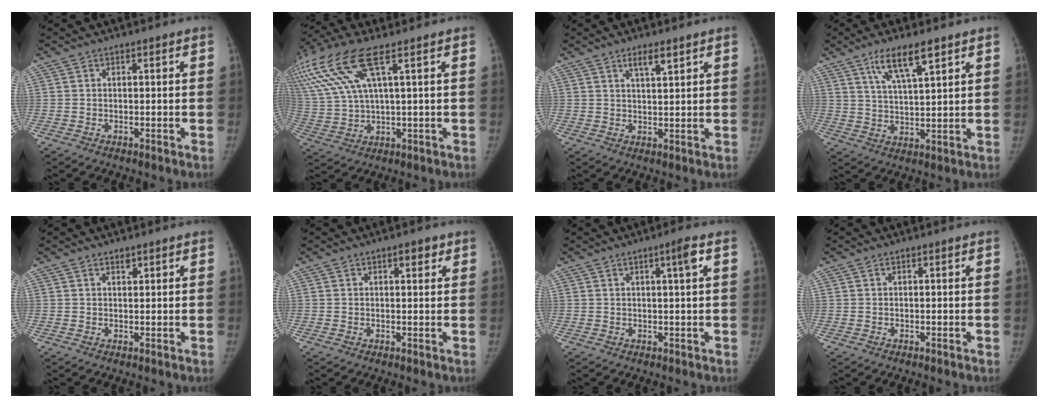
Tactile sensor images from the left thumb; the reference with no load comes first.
{"total": 17.7, "force": [8.2, 5.5, 14.7], "torque": [-0.383, 0.009, 0.165]}
{"total": 3.6, "force": [2.3, 0.8, 2.6], "torque": [-0.042, -0.014, 0.042]}
{"total": 8.4, "force": [5.1, 1.8, 6.5], "torque": [-0.113, -0.023, 0.098]}
{"total": 1.0, "force": [0.8, 0.4, 0.5], "torque": [-0.002, -0.005, 0.011]}
{"total": 2.3, "force": [1.3, 1.0, 1.7], "torque": [-0.014, -0.004, 0.016]}
{"total": 2.9, "force": [1.0, -0.3, 2.7], "torque": [-0.043, -0.001, 0.016]}
{"total": 0.0}